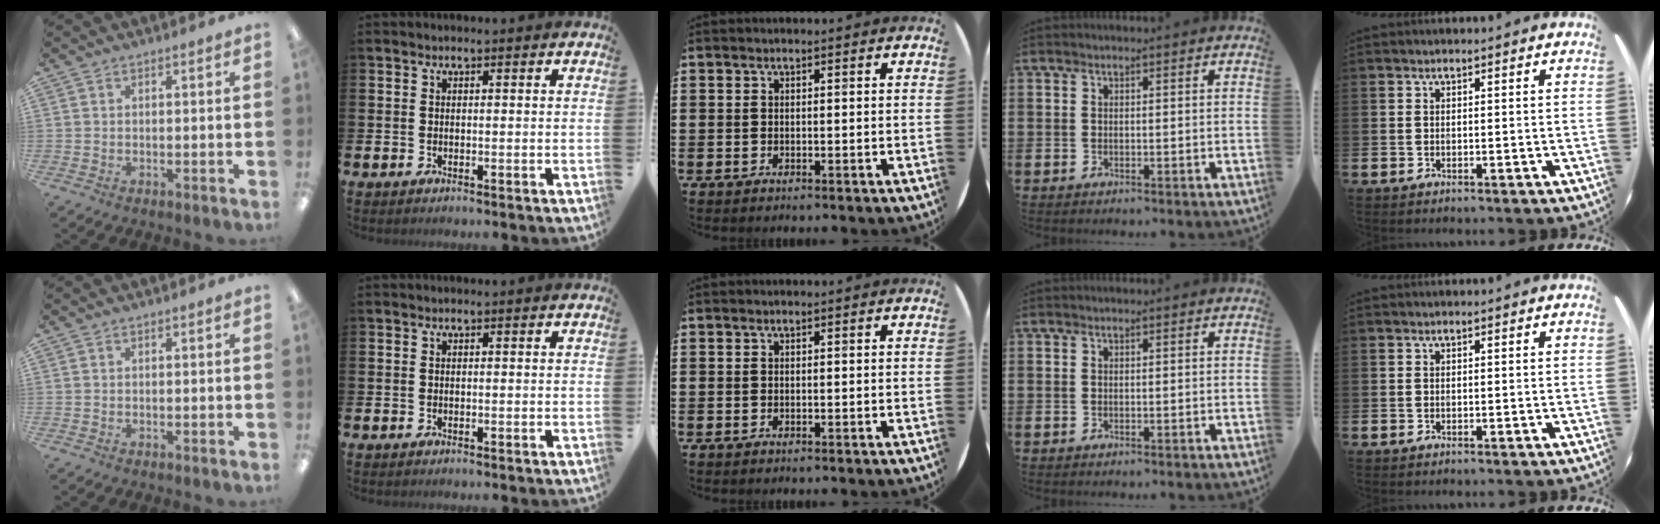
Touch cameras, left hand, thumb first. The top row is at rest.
{}